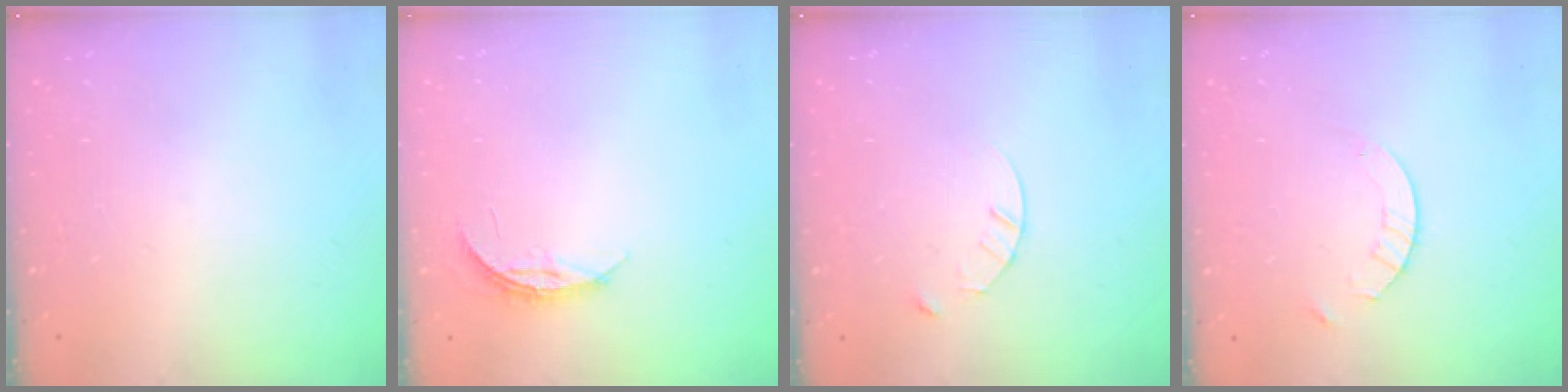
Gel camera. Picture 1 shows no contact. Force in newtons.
{"total": 3.8, "press": 3.8, "slide": 0.3}
{"total": 4.1, "press": 4.1, "slide": 0.5}
{"total": 4.2, "press": 4.2, "slide": 0.4}